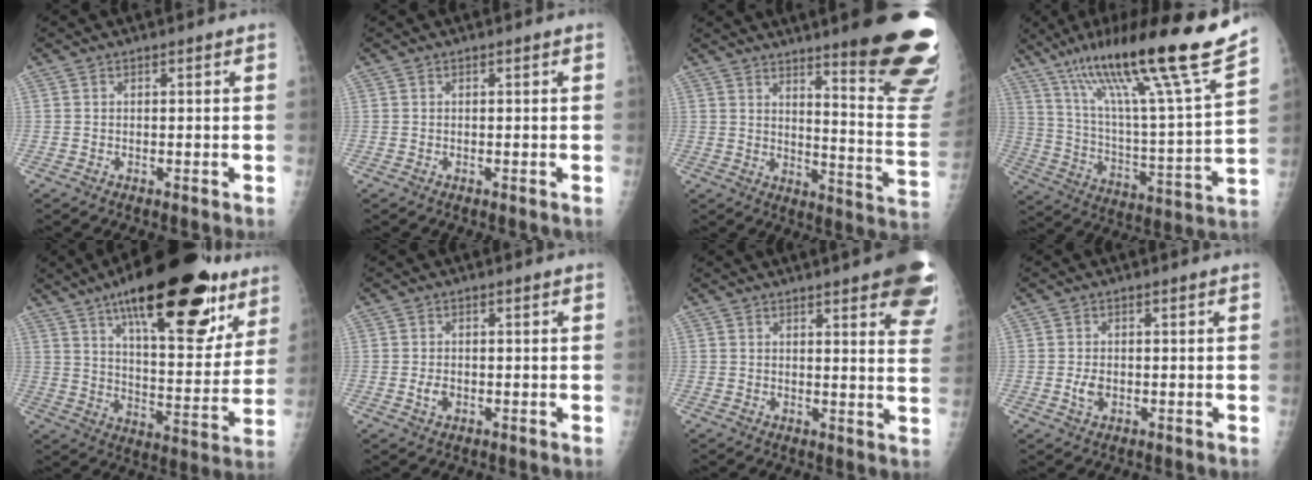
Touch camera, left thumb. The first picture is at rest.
{"total": 0.0}
{"total": 21.0, "force": [14.5, 2.2, 15.0], "torque": [-0.165, -0.113, 0.189]}
{"total": 26.8, "force": [18.5, 1.4, 19.4], "torque": [-0.301, -0.065, 0.313]}
{"total": 29.0, "force": [16.9, 10.4, 21.1], "torque": [-0.280, -0.043, 0.253]}
{"total": 1.9, "force": [-0.3, 1.4, 1.3], "torque": [-0.022, 0.000, -0.005]}
{"total": 16.2, "force": [10.2, 3.7, 12.1], "torque": [-0.126, -0.034, 0.106]}
{"total": 2.2, "force": [-0.3, 1.3, 1.7], "torque": [-0.034, -0.002, -0.006]}